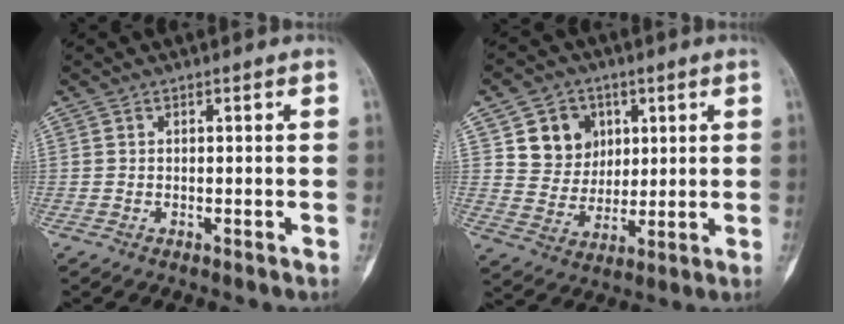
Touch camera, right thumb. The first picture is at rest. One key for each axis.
{"total": 10.2, "fx": 3.8, "fy": 8.9, "fz": 3.2, "tx": -0.014, "ty": -0.012, "tz": 0.072}